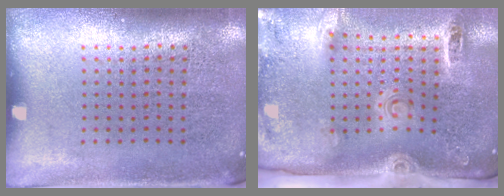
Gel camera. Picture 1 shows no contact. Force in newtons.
{"total": 2.9, "press": 2.0, "slide": 2.1}